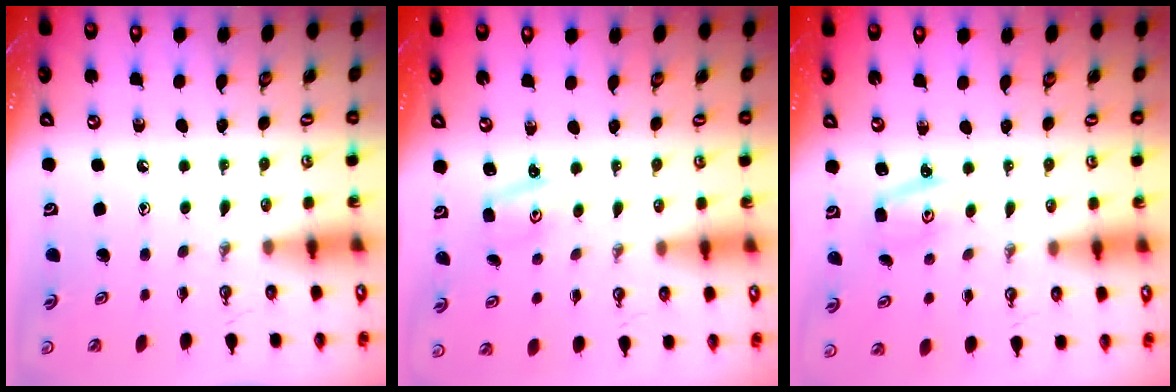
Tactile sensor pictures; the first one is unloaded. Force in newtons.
{"total": 2.0, "press": 2.0, "slide": 0.2}
{"total": 2.1, "press": 2.1, "slide": 0.2}